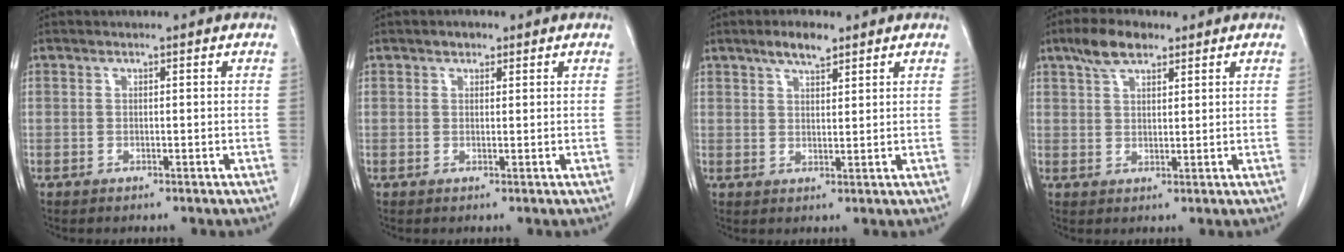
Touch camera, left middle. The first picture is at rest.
{"total": 1.3, "force": [0.9, 0.8, 0.5], "torque": [-0.009, 0.000, 0.013]}
{"total": 4.2, "force": [3.1, 1.2, 2.6], "torque": [-0.050, 0.004, 0.054]}
{"total": 5.5, "force": [3.8, 2.2, 3.3], "torque": [-0.067, 0.012, 0.073]}